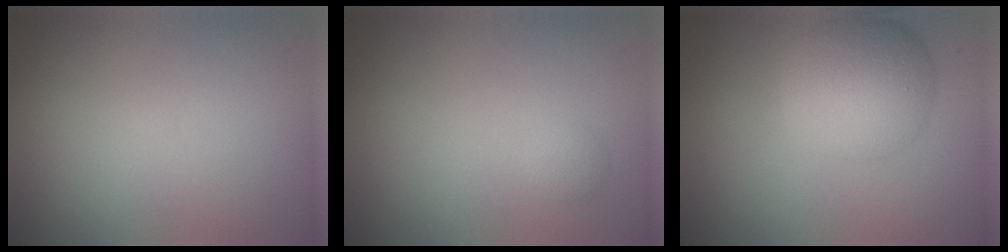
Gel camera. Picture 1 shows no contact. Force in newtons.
{"total": 0.7, "press": 0.7, "slide": 0.0}
{"total": 6.4, "press": 6.3, "slide": 0.1}